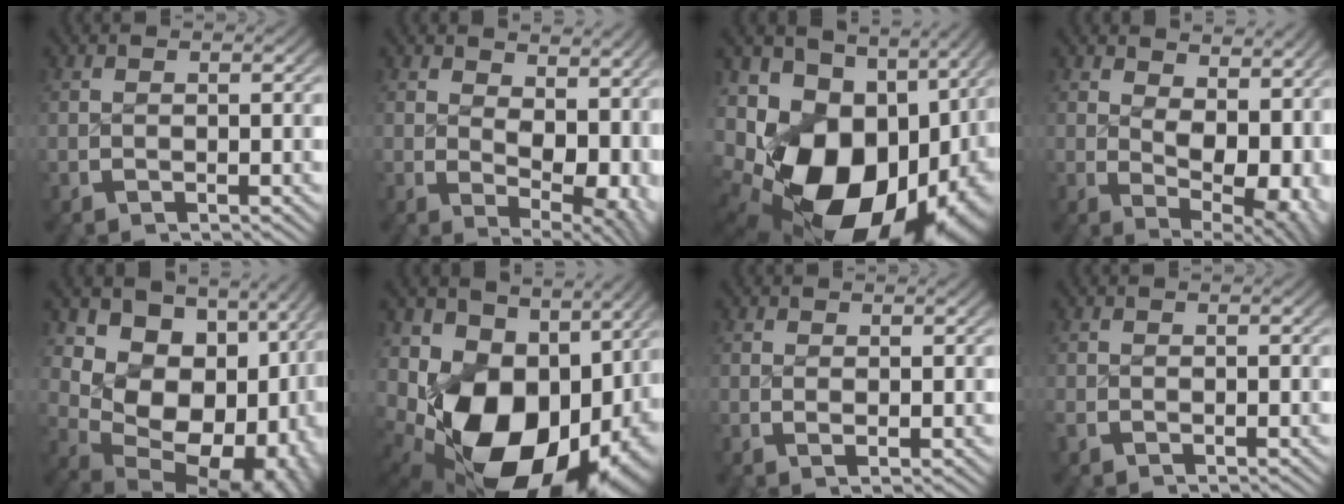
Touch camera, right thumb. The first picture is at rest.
{"total": 6.0, "force": [0.9, 3.4, 4.9], "torque": [-0.069, -0.033, 0.032]}
{"total": 22.1, "force": [-2.4, 15.0, 16.0], "torque": [-0.295, -0.075, -0.010]}
{"total": 7.3, "force": [0.9, 4.1, 5.9], "torque": [-0.089, -0.037, 0.035]}
{"total": 16.9, "force": [-0.5, 12.1, 11.7], "torque": [-0.208, -0.047, 0.001]}
{"total": 19.6, "force": [-2.5, 13.4, 14.2], "torque": [-0.255, -0.076, -0.009]}
{"total": 0.7, "force": [0.3, 0.3, 0.5], "torque": [-0.010, -0.008, 0.009]}
{"total": 0.7, "force": [-0.4, 0.6, 0.2], "torque": [-0.009, -0.005, -0.005]}